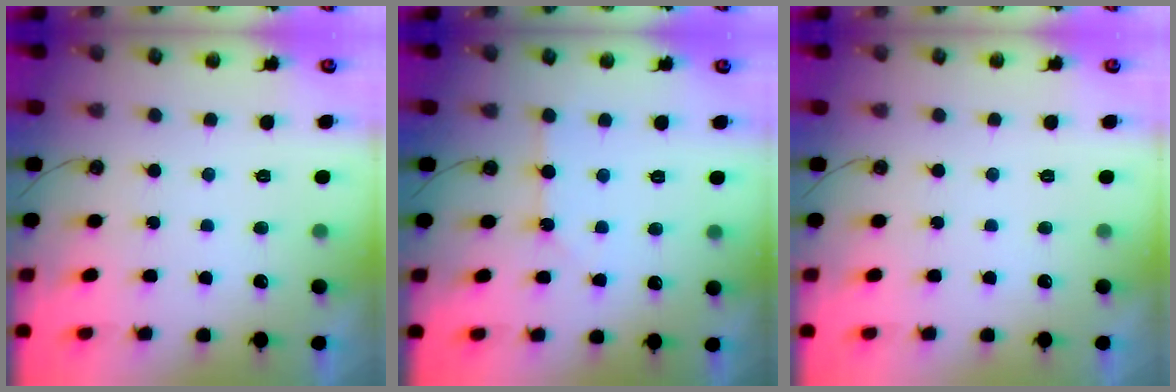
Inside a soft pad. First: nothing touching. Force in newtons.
{"total": 2.7, "press": 2.7, "slide": 0.4}
{"total": 0.0}